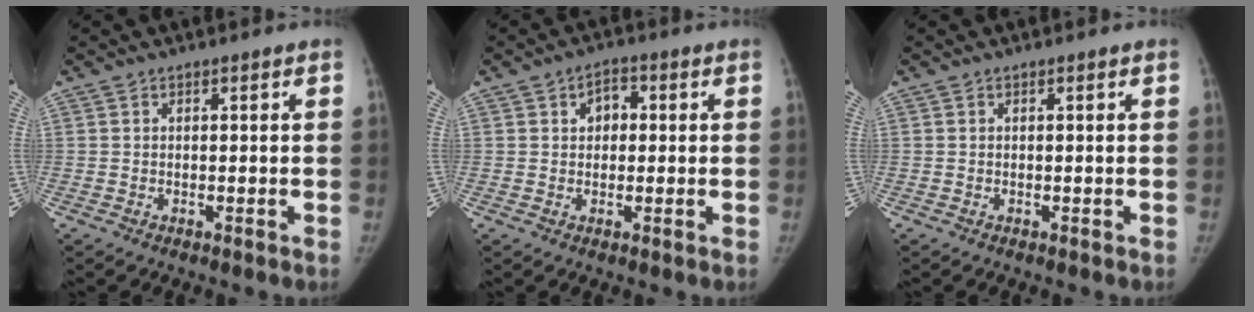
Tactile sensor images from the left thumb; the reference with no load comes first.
{"total": 4.0, "force": [0.8, 3.0, 2.5], "torque": [-0.016, 0.008, 0.006]}
{"total": 0.0}